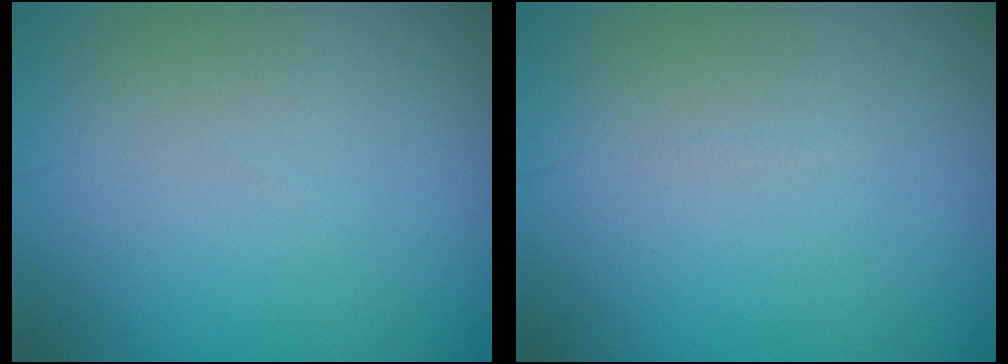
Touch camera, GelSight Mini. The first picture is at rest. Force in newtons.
{"total": 0.0}